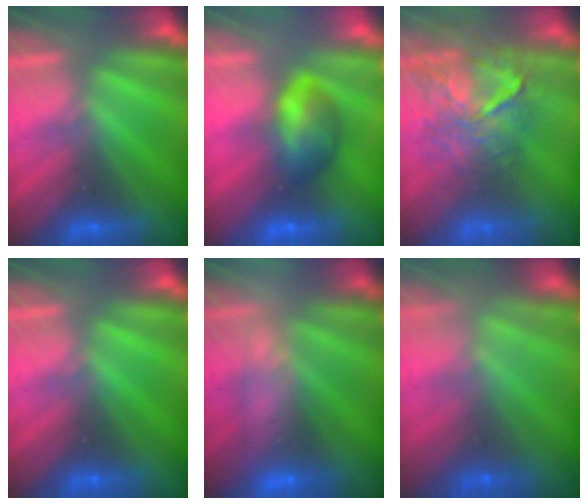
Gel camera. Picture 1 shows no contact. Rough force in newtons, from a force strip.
{"total": 7.6}
{"total": 8.3}
{"total": 0.0}
{"total": 2.4}
{"total": 6.9}